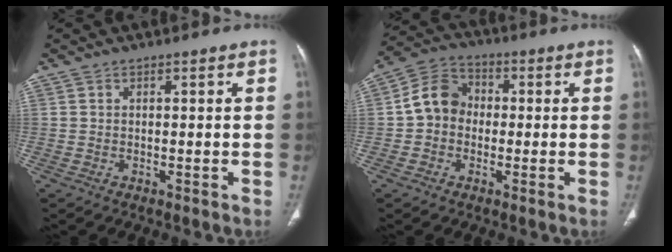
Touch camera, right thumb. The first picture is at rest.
{"total": 8.3, "force": [-0.4, 7.0, 4.4], "torque": [-0.060, 0.028, -0.023]}